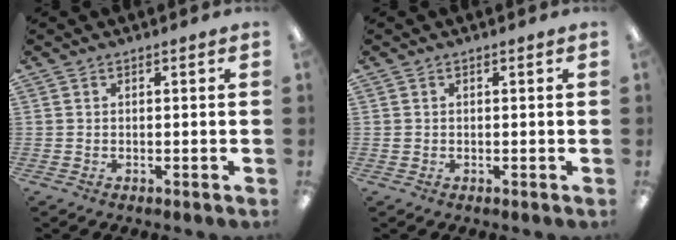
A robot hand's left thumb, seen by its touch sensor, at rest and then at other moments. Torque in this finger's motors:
{"motor_torque": [-0.03, 0.00, 0.00, -0.02, -0.01]}